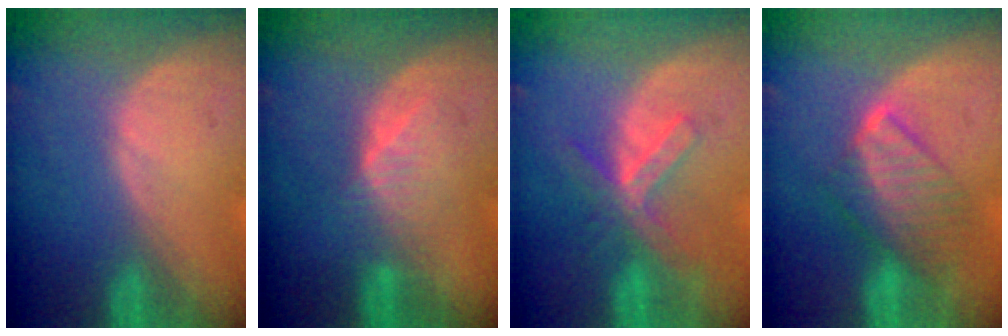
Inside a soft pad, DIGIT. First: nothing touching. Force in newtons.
{"total": 4.1, "press": 4.0, "slide": 0.9}
{"total": 5.3, "press": 5.3, "slide": 0.8}
{"total": 6.5, "press": 6.4, "slide": 0.9}